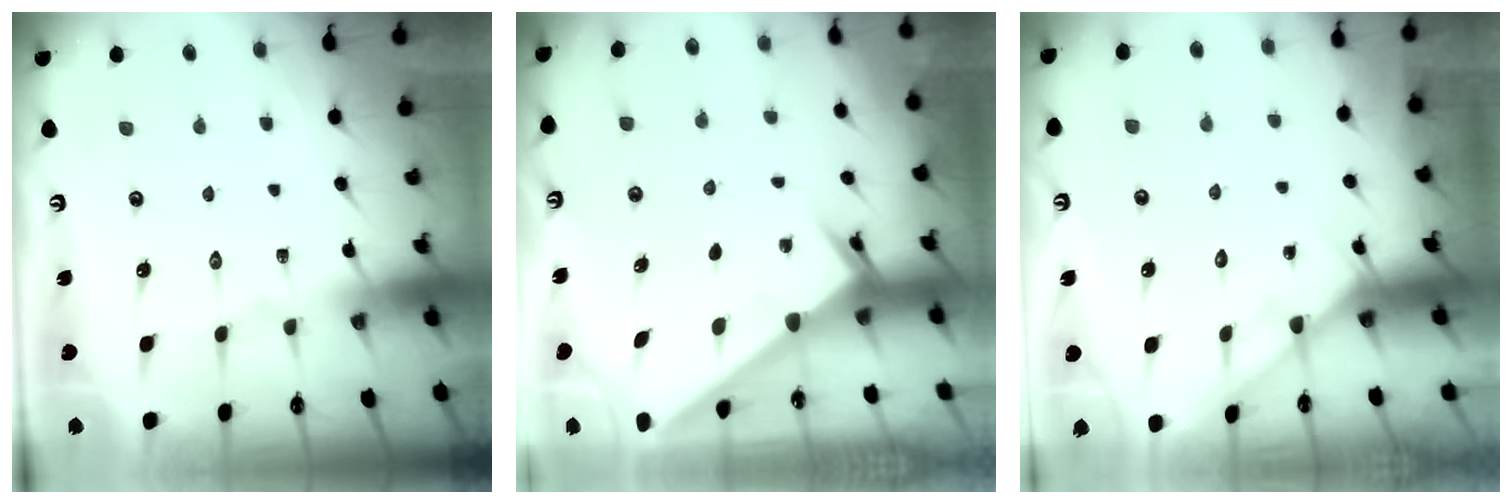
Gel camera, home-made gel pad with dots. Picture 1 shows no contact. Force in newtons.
{"total": 2.5, "press": 2.5, "slide": 0.2}
{"total": 4.4, "press": 4.3, "slide": 0.5}